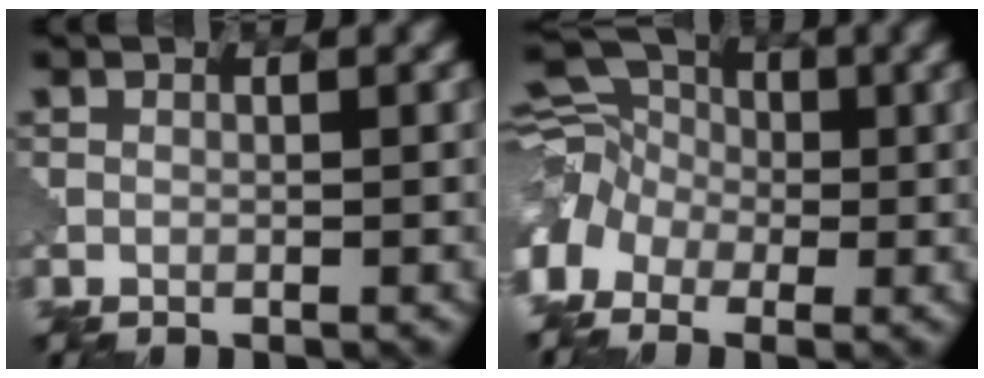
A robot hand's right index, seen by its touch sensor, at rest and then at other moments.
{"total": 4.9, "force": [-2.5, 3.7, 1.9], "torque": [-0.055, 0.005, -0.046]}